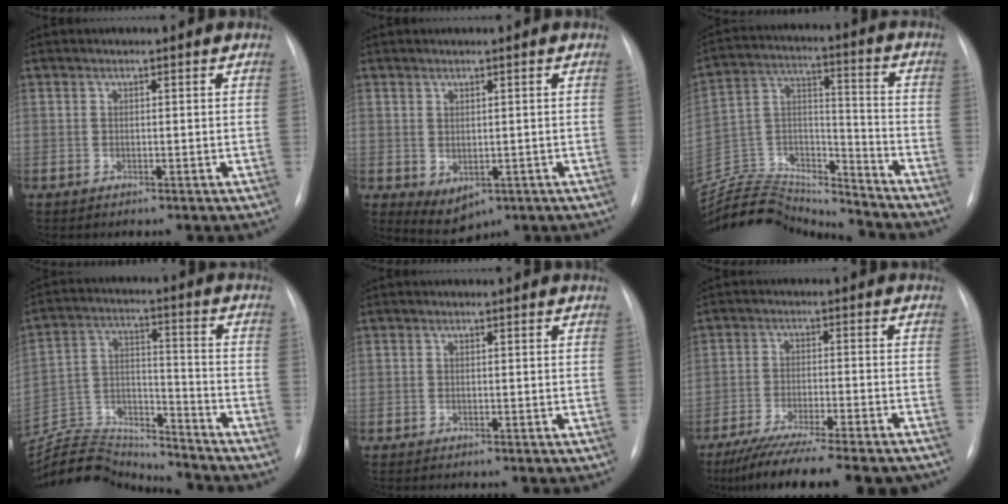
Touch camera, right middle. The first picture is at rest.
{"total": 4.1, "force": [-0.9, 2.5, 3.1], "torque": [-0.047, -0.008, 0.006]}
{"total": 20.9, "force": [-20.5, 2.3, 3.8], "torque": [-0.079, 0.033, -0.338]}
{"total": 15.0, "force": [-14.9, 0.6, 1.1], "torque": [-0.022, 0.031, -0.258]}
{"total": 0.0}
{"total": 17.6, "force": [-14.9, 1.7, 9.3], "torque": [-0.125, -0.029, -0.221]}